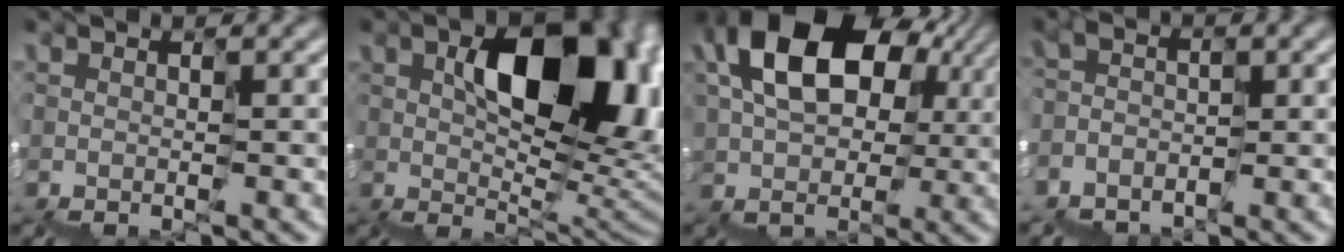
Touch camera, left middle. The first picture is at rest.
{"total": 9.7, "force": [1.6, 5.6, 7.7], "torque": [-0.082, 0.002, 0.032]}
{"total": 10.7, "force": [3.9, 7.4, 6.7], "torque": [-0.128, 0.030, 0.071]}
{"total": 2.9, "force": [-2.4, 0.9, -1.3], "torque": [0.024, -0.004, -0.041]}